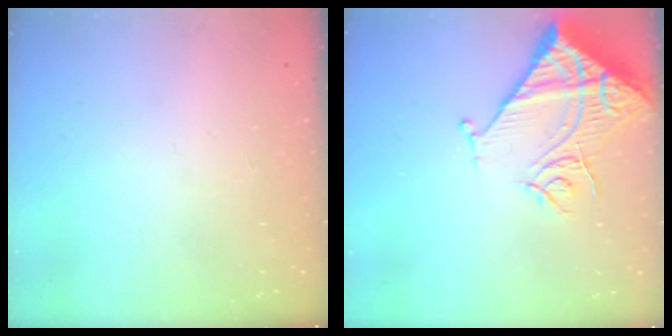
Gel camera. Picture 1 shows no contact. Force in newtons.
{"total": 15.5, "press": 15.3, "slide": 1.9}